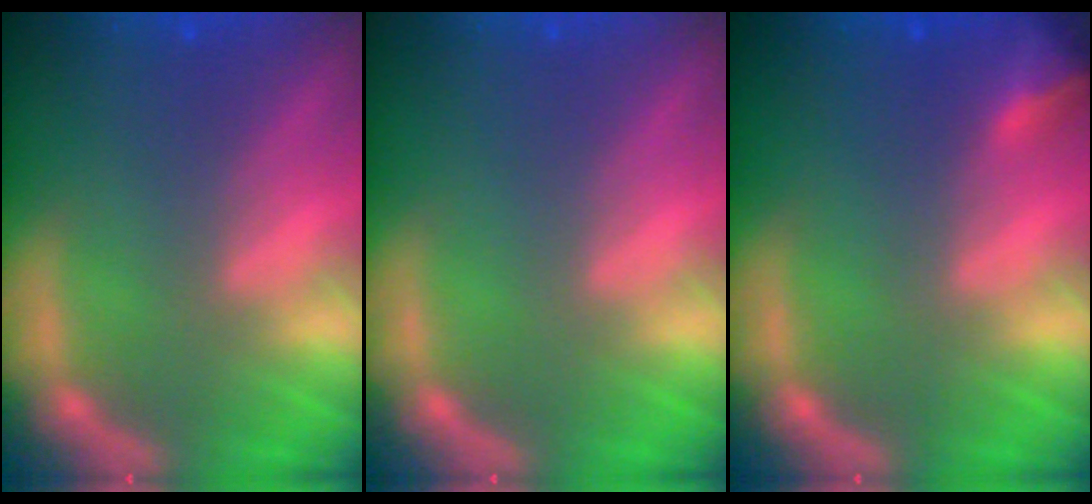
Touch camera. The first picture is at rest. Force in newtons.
{"total": 0.0}
{"total": 2.4}